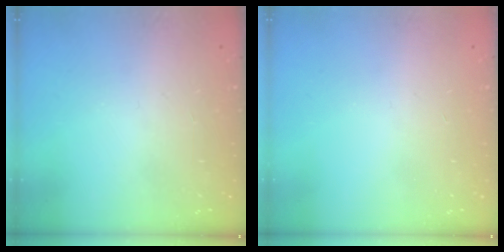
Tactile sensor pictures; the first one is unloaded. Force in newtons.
{"total": 0.0}